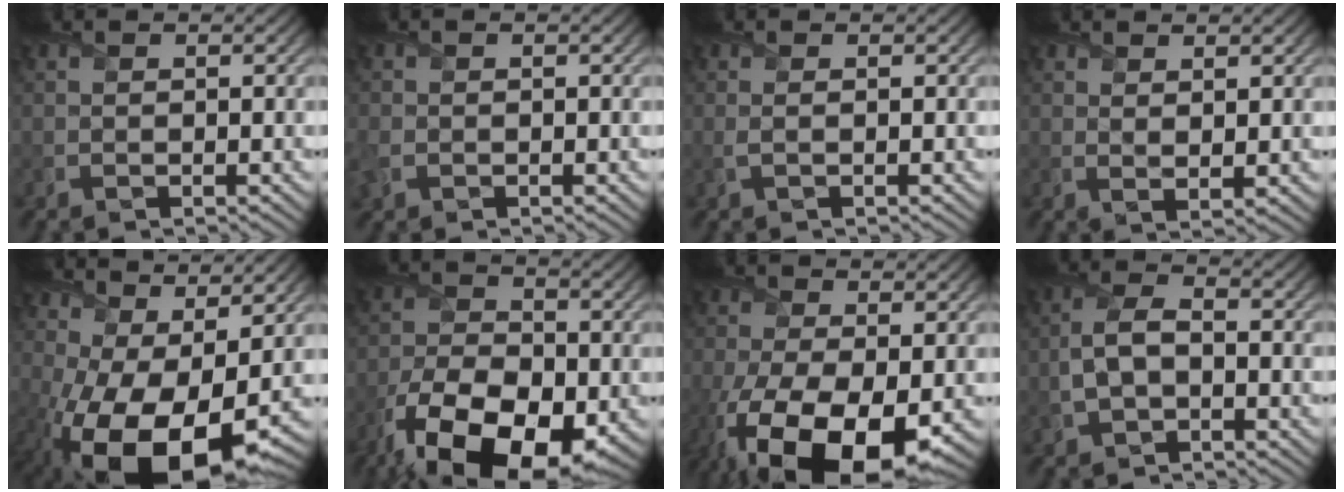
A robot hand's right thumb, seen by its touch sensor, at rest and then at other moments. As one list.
[{"total": 2.6, "force": [-0.9, 2.1, 1.1], "torque": [-0.043, -0.010, -0.024]}, {"total": 0.8, "force": [0.0, 0.2, 0.7], "torque": [-0.020, 0.000, 0.000]}, {"total": 1.9, "force": [1.4, 0.4, 1.2], "torque": [-0.026, -0.006, 0.031]}, {"total": 17.5, "force": [-3.4, 8.7, 14.8], "torque": [-0.277, -0.037, -0.035]}, {"total": 16.6, "force": [-8.5, 8.3, 11.5], "torque": [-0.232, -0.032, -0.149]}, {"total": 14.6, "force": [-6.0, 7.4, 11.0], "torque": [-0.232, -0.044, -0.093]}, {"total": 4.7, "force": [-0.9, 2.8, 3.7], "torque": [-0.093, 0.002, -0.020]}]